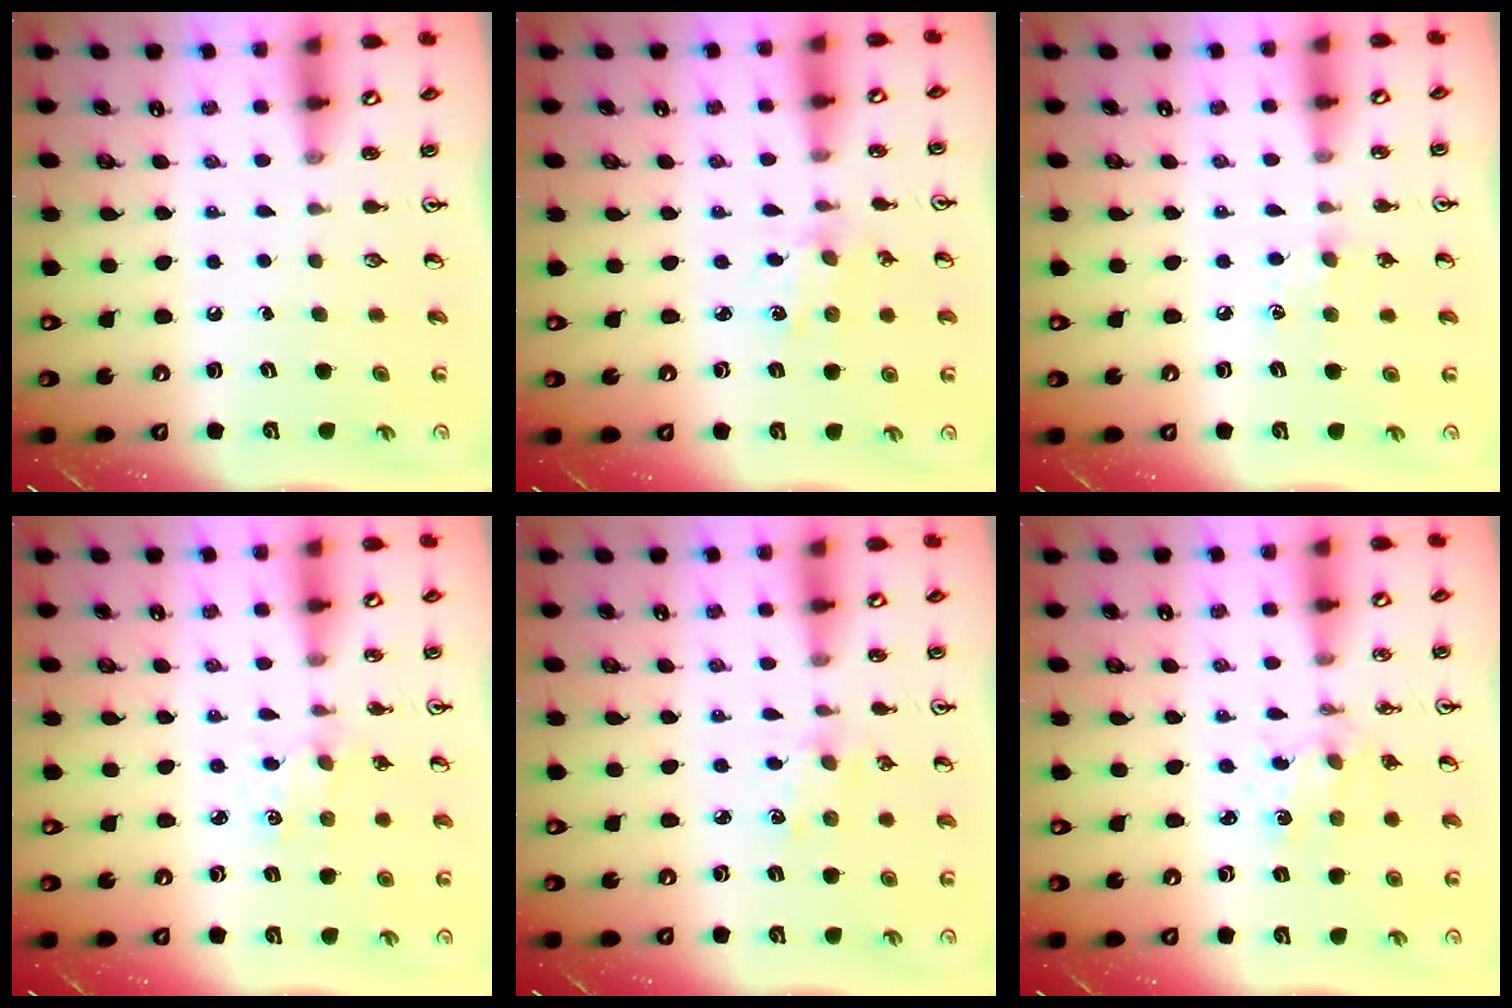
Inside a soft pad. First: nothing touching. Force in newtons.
{"total": 0.9, "press": 0.9, "slide": 0.2}
{"total": 6.9, "press": 6.8, "slide": 0.6}
{"total": 2.1, "press": 2.1, "slide": 0.4}
{"total": 2.5, "press": 2.5, "slide": 0.4}
{"total": 2.1, "press": 2.1, "slide": 0.3}